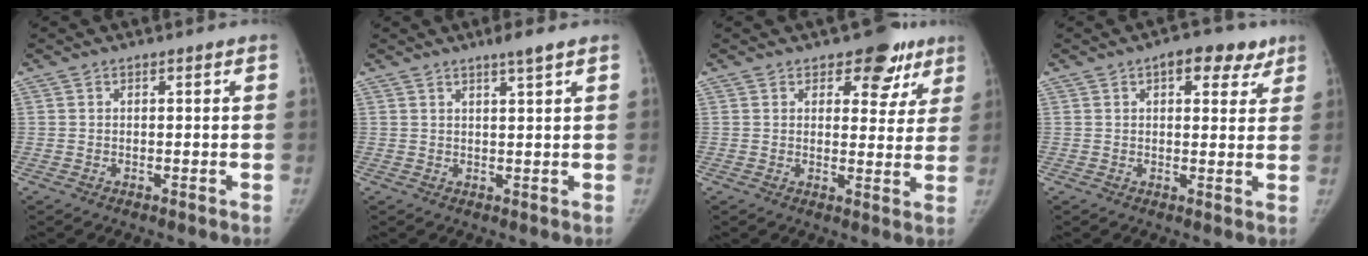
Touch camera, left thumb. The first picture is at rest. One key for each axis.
{"total": 3.0, "fx": 2.0, "fy": -0.2, "fz": 2.1, "tx": -0.040, "ty": -0.012, "tz": 0.037}
{"total": 8.6, "fx": 5.4, "fy": 5.2, "fz": 4.2, "tx": -0.002, "ty": -0.022, "tz": 0.066}
{"total": 8.1, "fx": 4.4, "fy": 4.2, "fz": 5.2, "tx": -0.036, "ty": -0.011, "tz": 0.052}